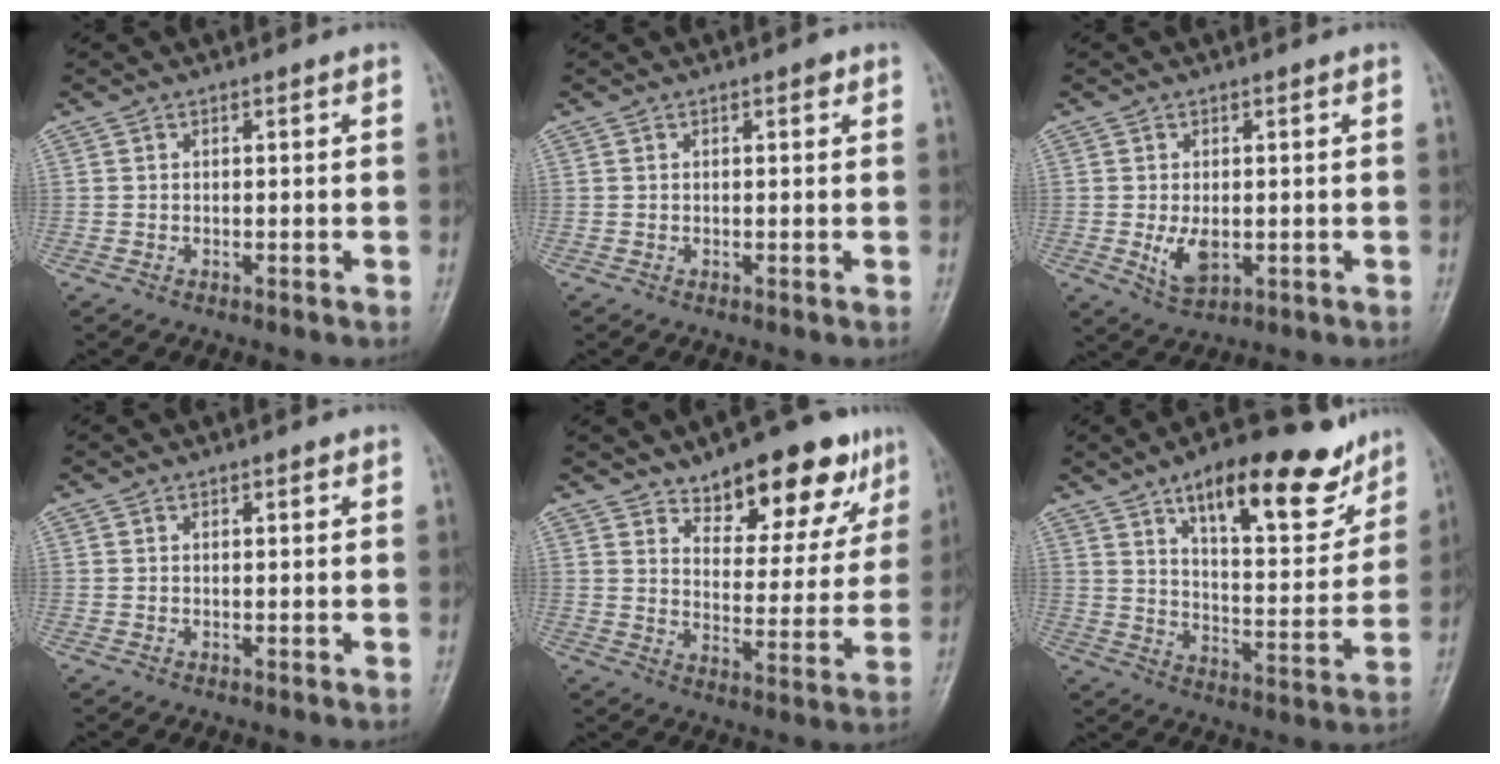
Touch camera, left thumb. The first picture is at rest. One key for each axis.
{"total": 0.9, "fx": 0.5, "fy": 0.4, "fz": 0.6, "tx": -0.005, "ty": 0.000, "tz": 0.003}
{"total": 5.2, "fx": -0.5, "fy": 3.2, "fz": 4.1, "tx": -0.071, "ty": -0.014, "tz": 0.001}
{"total": 0.8, "fx": 0.5, "fy": 0.3, "fz": 0.6, "tx": -0.007, "ty": -0.001, "tz": 0.006}
{"total": 16.0, "fx": 10.7, "fy": 6.9, "fz": 9.6, "tx": -0.073, "ty": -0.057, "tz": 0.159}
{"total": 20.4, "fx": 13.0, "fy": 7.5, "fz": 13.8, "tx": -0.159, "ty": -0.059, "tz": 0.202}